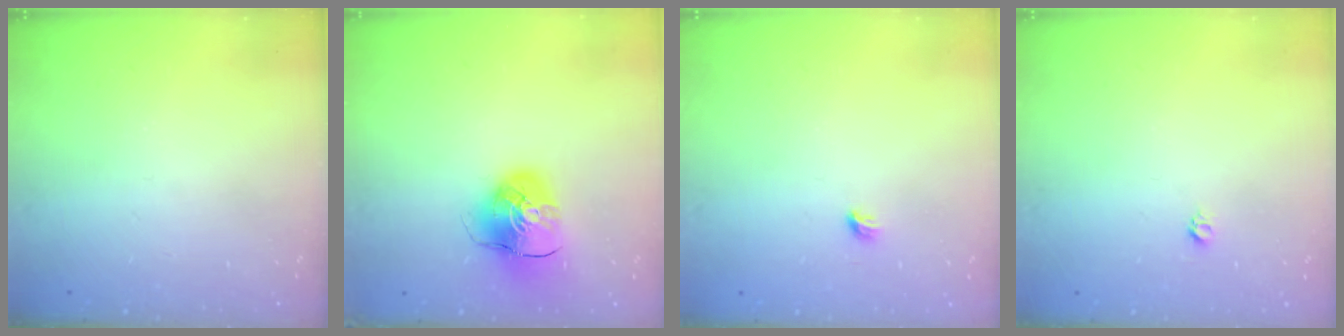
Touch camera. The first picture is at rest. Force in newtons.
{"total": 9.1, "press": 9.0, "slide": 1.2}
{"total": 3.6, "press": 3.5, "slide": 1.0}
{"total": 3.0, "press": 2.9, "slide": 0.4}